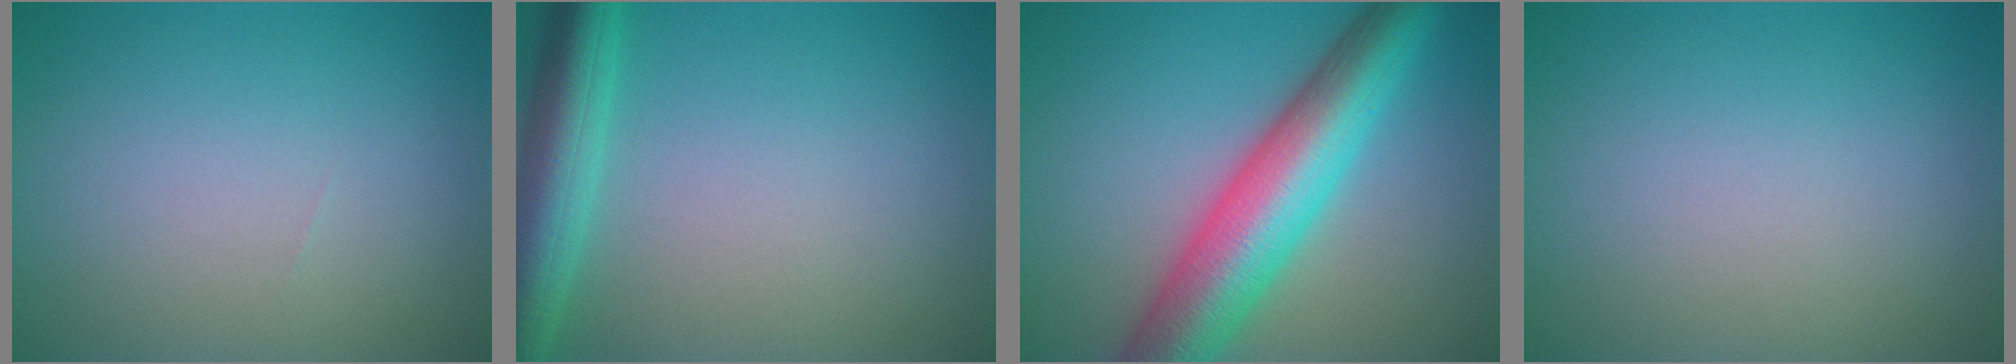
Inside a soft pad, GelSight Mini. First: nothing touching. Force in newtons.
{"total": 5.4, "press": 5.4, "slide": 0.3}
{"total": 10.0, "press": 10.0, "slide": 0.3}
{"total": 0.0}